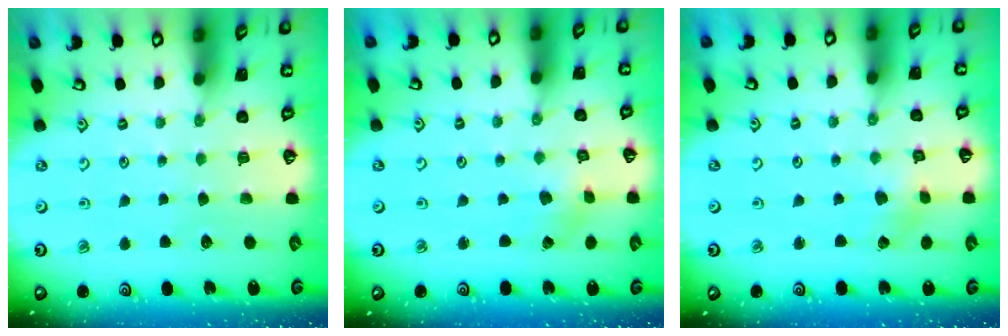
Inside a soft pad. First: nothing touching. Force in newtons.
{"total": 1.2, "press": 1.2, "slide": 0.2}
{"total": 1.9, "press": 1.9, "slide": 0.2}